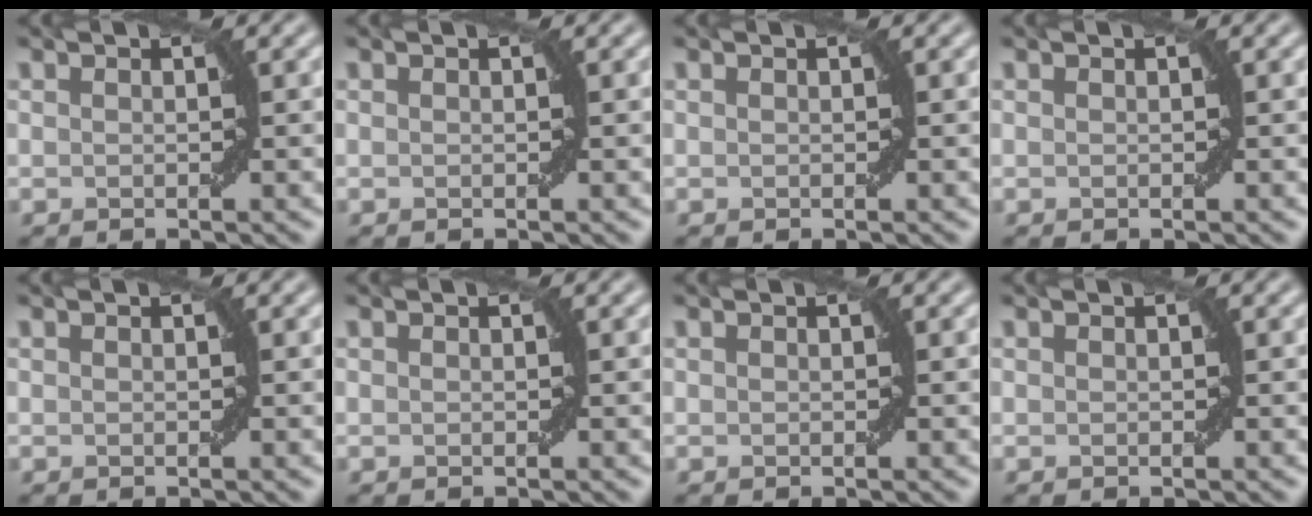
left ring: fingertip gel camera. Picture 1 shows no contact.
{"total": 0.0}
{"total": 0.0}
{"total": 0.0}
{"total": 0.0}
{"total": 0.0}
{"total": 0.0}
{"total": 0.0}